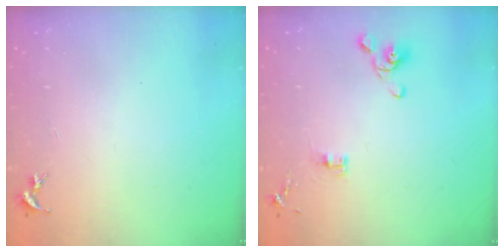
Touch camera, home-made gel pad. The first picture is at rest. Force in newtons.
{"total": 6.4, "press": 5.9, "slide": 2.4}